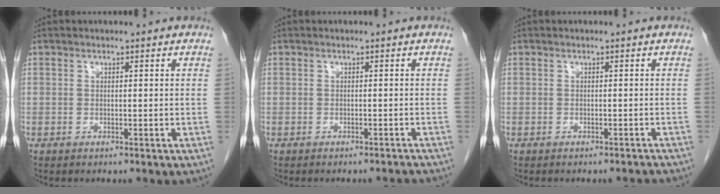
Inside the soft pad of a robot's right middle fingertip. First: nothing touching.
{"total": 2.6, "force": [-2.6, 0.0, 0.4], "torque": [-0.007, -0.008, -0.031]}
{"total": 2.2, "force": [-2.2, 0.2, 0.3], "torque": [-0.006, -0.006, -0.026]}